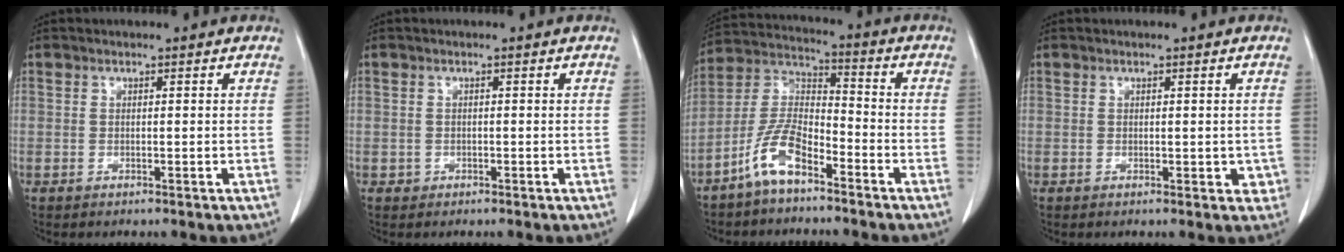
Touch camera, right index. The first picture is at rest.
{"total": 0.8, "force": [-0.3, 0.7, 0.0], "torque": [0.001, 0.005, -0.006]}
{"total": 9.1, "force": [-5.9, 2.8, 6.3], "torque": [-0.141, 0.005, -0.122]}
{"total": 2.3, "force": [-0.2, 1.4, 1.8], "torque": [-0.006, 0.004, 0.001]}